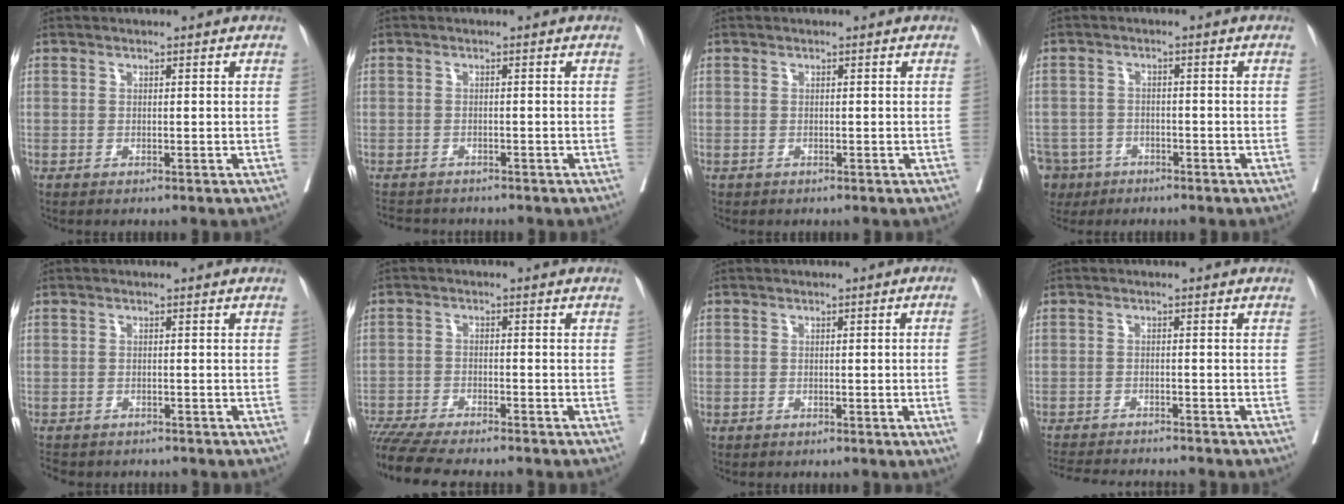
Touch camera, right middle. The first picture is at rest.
{"total": 4.4, "force": [-4.1, 1.4, 0.8], "torque": [-0.009, -0.004, -0.063]}
{"total": 0.0}
{"total": 10.3, "force": [-6.3, 7.7, 2.5], "torque": [-0.087, -0.007, -0.101]}
{"total": 7.1, "force": [-6.0, 2.7, 2.8], "torque": [-0.058, 0.000, -0.078]}
{"total": 12.0, "force": [-10.6, 0.9, 5.5], "torque": [-0.083, -0.017, -0.167]}
{"total": 3.0, "force": [-0.5, -0.4, 2.9], "torque": [-0.038, 0.003, -0.004]}
{"total": 11.5, "force": [-10.7, 0.8, 4.1], "torque": [-0.059, -0.014, -0.150]}